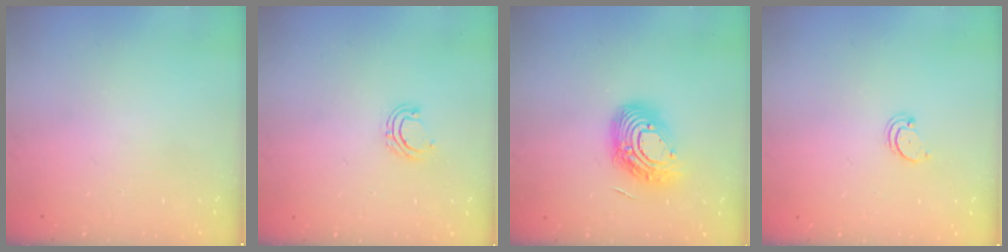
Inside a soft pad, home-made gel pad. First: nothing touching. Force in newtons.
{"total": 4.7, "press": 4.7, "slide": 0.8}
{"total": 14.8, "press": 14.7, "slide": 1.0}
{"total": 2.0, "press": 2.0, "slide": 0.2}